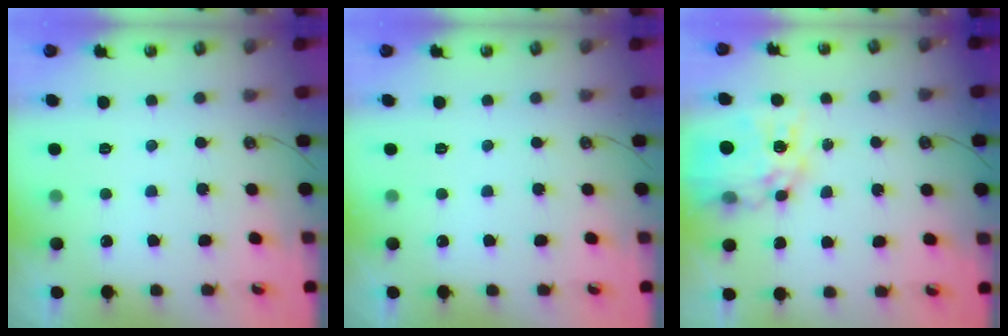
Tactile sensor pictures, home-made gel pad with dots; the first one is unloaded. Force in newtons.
{"total": 0.0}
{"total": 14.1, "press": 14.0, "slide": 1.5}